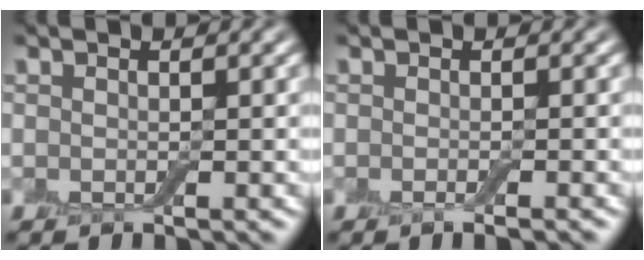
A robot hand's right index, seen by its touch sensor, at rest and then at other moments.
{"total": 1.1, "force": [-0.6, 0.2, 0.9], "torque": [-0.010, -0.005, -0.010]}